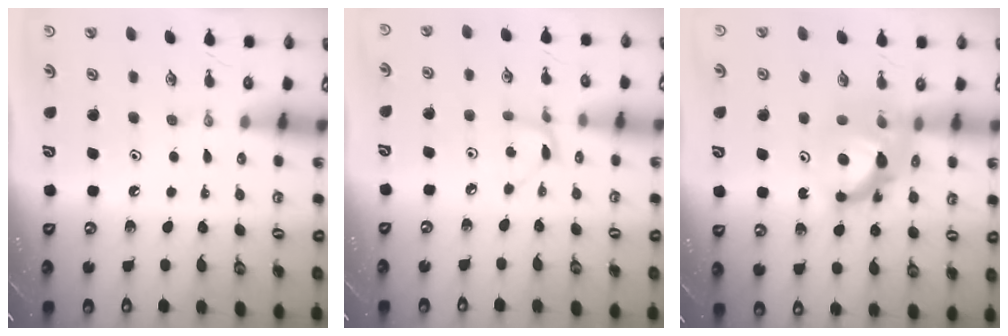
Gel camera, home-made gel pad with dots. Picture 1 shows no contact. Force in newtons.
{"total": 3.9, "press": 3.8, "slide": 0.6}
{"total": 11.1, "press": 11.0, "slide": 0.9}